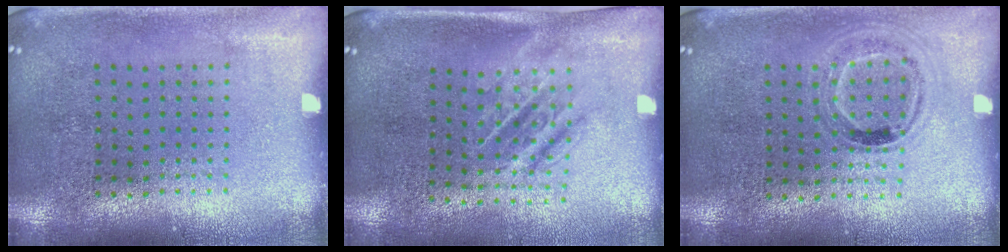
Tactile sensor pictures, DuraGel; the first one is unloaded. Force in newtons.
{"total": 1.6, "press": 1.3, "slide": 1.0}
{"total": 0.9, "press": 0.8, "slide": 0.4}